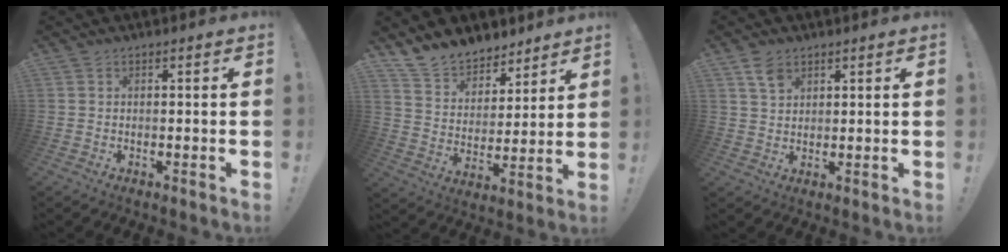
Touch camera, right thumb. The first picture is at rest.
{"total": 11.6, "force": [10.1, 5.3, 1.8], "torque": [-0.054, -0.081, 0.198]}
{"total": 4.8, "force": [3.1, 2.8, 2.4], "torque": [-0.040, -0.011, 0.059]}